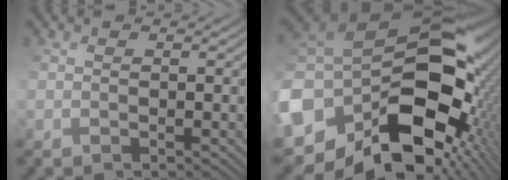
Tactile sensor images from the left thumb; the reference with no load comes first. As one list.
[{"total": 19.0, "force": [-4.2, 13.8, 12.4], "torque": [-0.291, -0.029, -0.062]}]